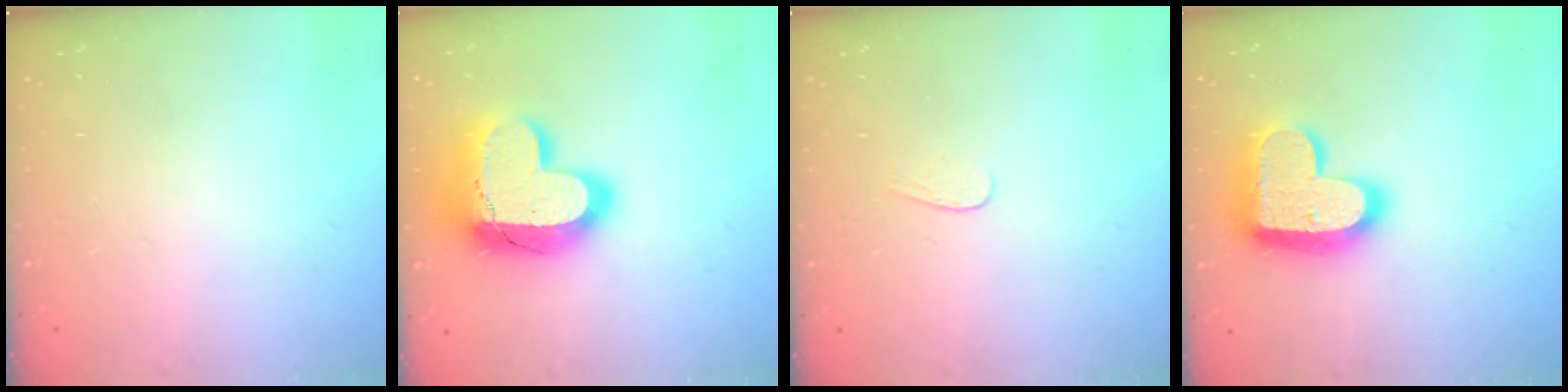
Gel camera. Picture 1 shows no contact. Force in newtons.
{"total": 20.9, "press": 20.9, "slide": 1.8}
{"total": 3.5, "press": 3.5, "slide": 0.3}
{"total": 19.9, "press": 19.9, "slide": 1.3}